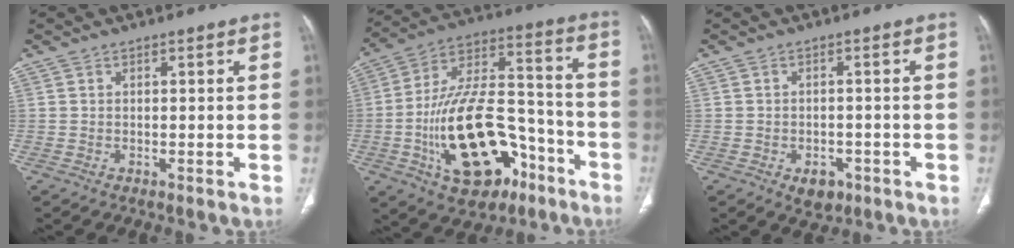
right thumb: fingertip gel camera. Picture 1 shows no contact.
{"total": 25.0, "force": [-9.6, 13.7, 18.5], "torque": [-0.314, 0.068, -0.143]}
{"total": 4.2, "force": [-2.0, 2.9, 2.3], "torque": [-0.019, 0.007, -0.018]}